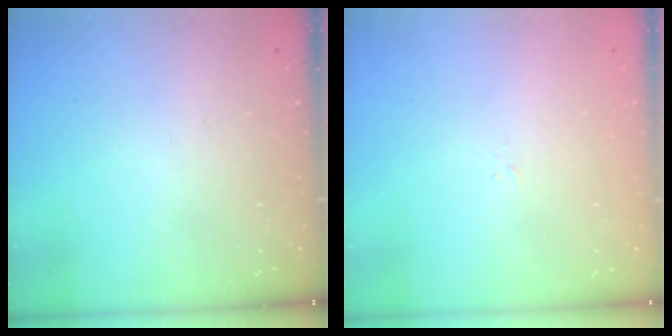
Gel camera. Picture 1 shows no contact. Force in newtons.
{"total": 1.6, "press": 1.5, "slide": 0.3}